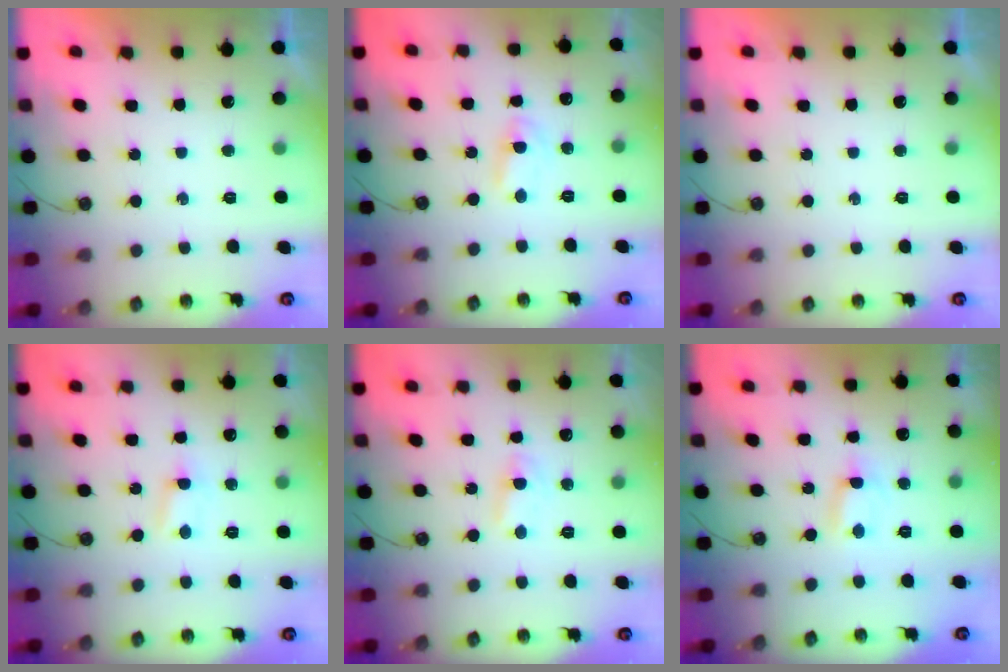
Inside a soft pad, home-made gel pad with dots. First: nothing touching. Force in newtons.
{"total": 1.8, "press": 1.8, "slide": 0.3}
{"total": 0.0}
{"total": 2.1, "press": 2.1, "slide": 0.3}
{"total": 2.2, "press": 2.2, "slide": 0.3}
{"total": 0.5, "press": 0.2, "slide": 0.5}